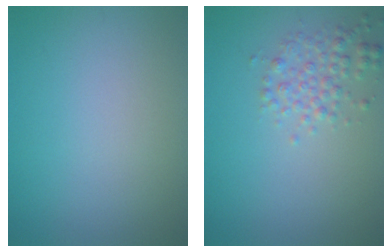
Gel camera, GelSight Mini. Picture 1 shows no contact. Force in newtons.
{"total": 2.4, "press": 2.4, "slide": 0.0}